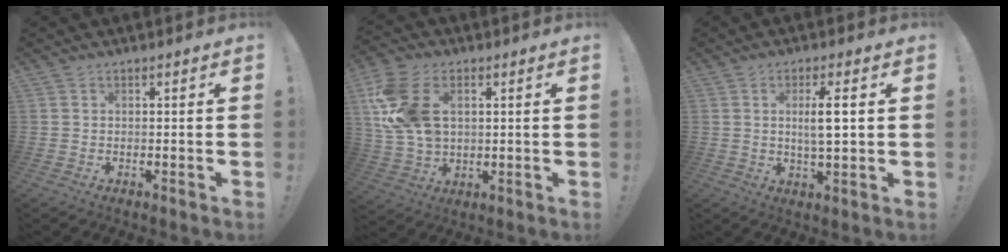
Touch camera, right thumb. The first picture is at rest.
{"total": 15.2, "force": [4.2, 10.1, 10.6], "torque": [-0.205, -0.005, 0.081]}
{"total": 6.6, "force": [1.5, 1.2, 6.4], "torque": [-0.112, -0.008, 0.018]}